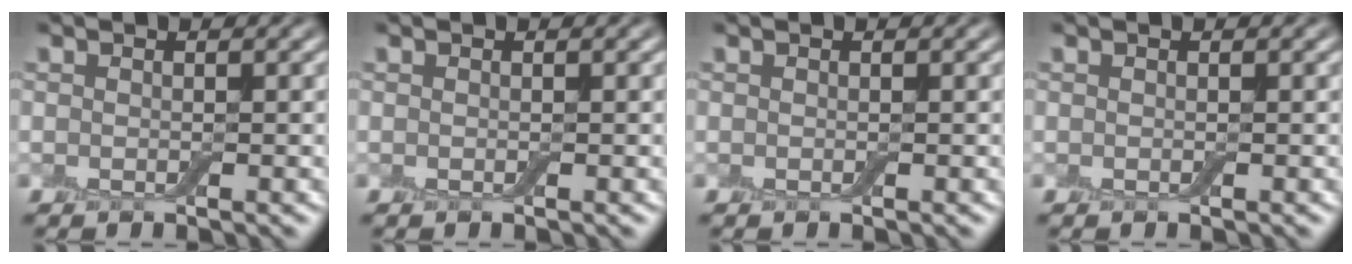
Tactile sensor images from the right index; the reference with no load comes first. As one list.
[{"total": 0.0}, {"total": 0.0}, {"total": 0.0}]